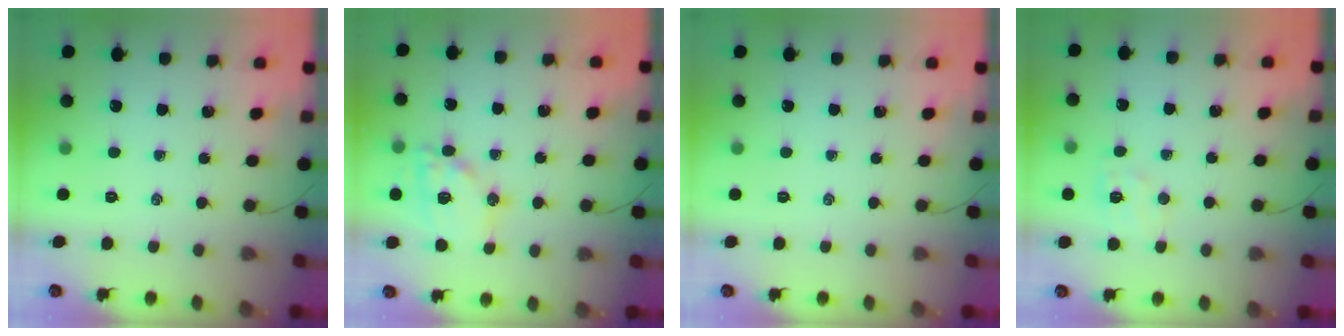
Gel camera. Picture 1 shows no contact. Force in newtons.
{"total": 12.6, "press": 12.5, "slide": 1.9}
{"total": 0.0}
{"total": 7.0, "press": 6.9, "slide": 1.1}